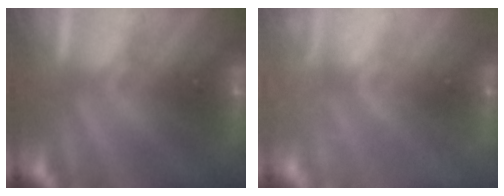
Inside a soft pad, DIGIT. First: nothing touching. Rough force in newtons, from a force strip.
{"total": 2.3}